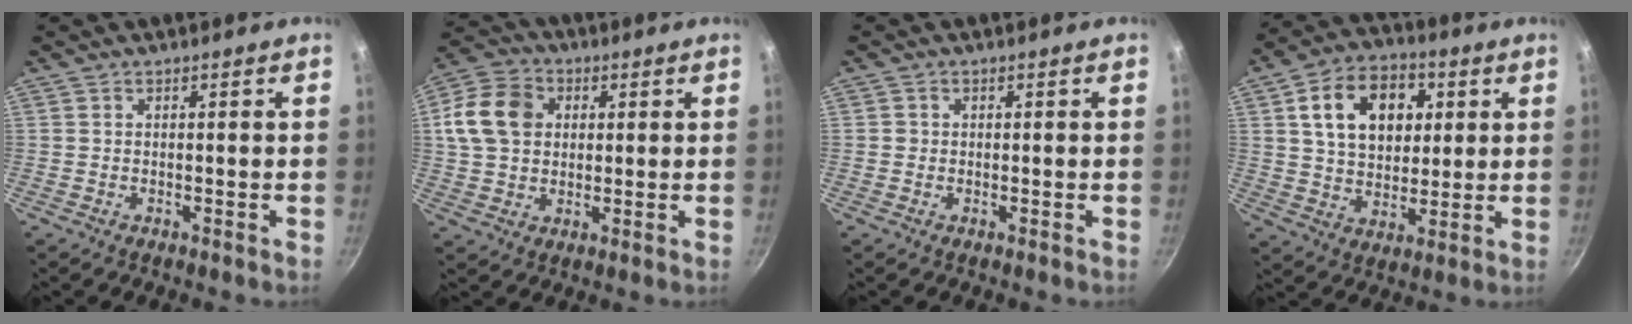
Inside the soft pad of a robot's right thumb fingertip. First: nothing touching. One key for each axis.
{"total": 12.0, "fx": 2.2, "fy": 9.6, "fz": 6.9, "tx": -0.111, "ty": 0.013, "tz": 0.027}
{"total": 0.9, "fx": -0.1, "fy": 0.9, "fz": 0.2, "tx": 0.000, "ty": 0.001, "tz": -0.003}
{"total": 15.9, "fx": 4.3, "fy": 11.3, "fz": 10.3, "tx": -0.133, "ty": 0.002, "tz": 0.066}